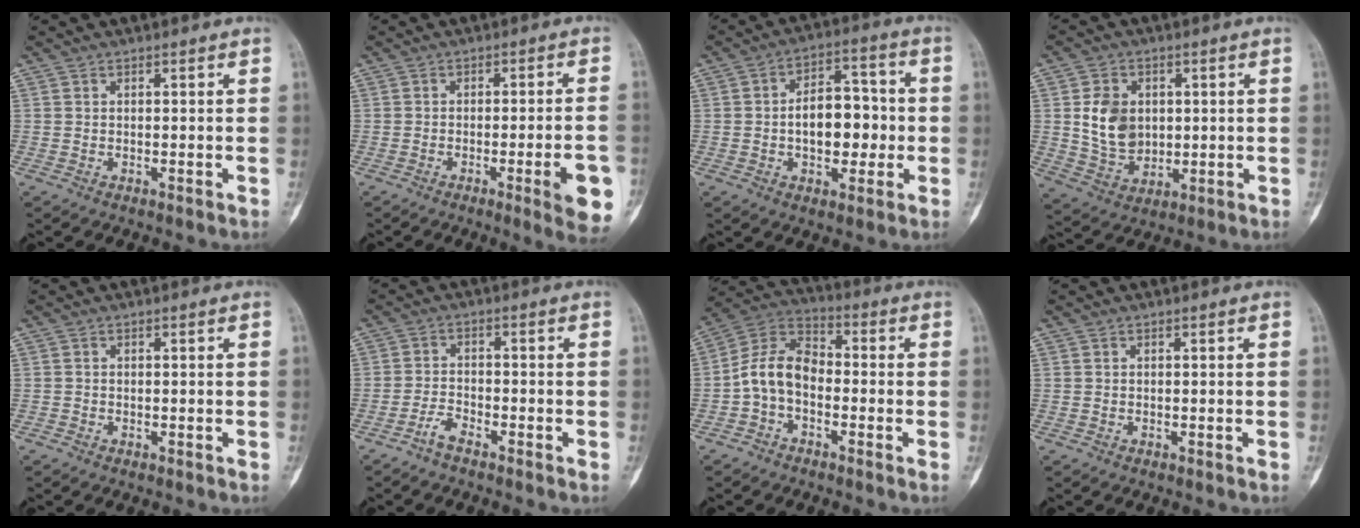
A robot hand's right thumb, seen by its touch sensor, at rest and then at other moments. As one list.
[{"total": 9.4, "force": [-3.3, 1.3, 8.7], "torque": [-0.108, 0.006, -0.039]}, {"total": 11.7, "force": [-1.1, 7.2, 9.1], "torque": [-0.103, 0.028, -0.021]}, {"total": 8.0, "force": [1.0, 6.5, 4.6], "torque": [-0.057, -0.008, 0.025]}, {"total": 0.0}, {"total": 2.9, "force": [-2.4, 0.7, 1.5], "torque": [-0.037, 0.014, -0.052]}, {"total": 9.4, "force": [-2.1, 6.2, 6.8], "torque": [-0.119, 0.036, -0.055]}, {"total": 0.0}]